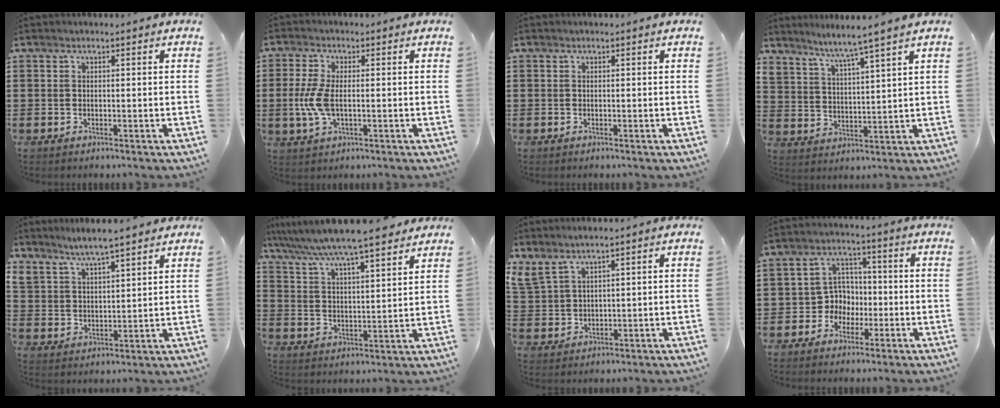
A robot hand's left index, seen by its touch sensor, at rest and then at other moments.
{"total": 5.4, "force": [-0.5, 2.2, 4.9], "torque": [-0.123, -0.010, -0.017]}
{"total": 0.0}
{"total": 4.4, "force": [4.0, -1.3, 1.4], "torque": [-0.046, -0.032, 0.063]}
{"total": 4.3, "force": [4.2, -0.2, 0.6], "torque": [-0.029, -0.024, 0.073]}
{"total": 6.6, "force": [6.0, -0.5, 2.7], "torque": [-0.078, -0.037, 0.098]}
{"total": 2.9, "force": [2.4, 0.8, 1.5], "torque": [-0.038, 0.001, 0.043]}
{"total": 4.9, "force": [-1.5, 4.5, 1.2], "torque": [-0.040, 0.008, -0.033]}